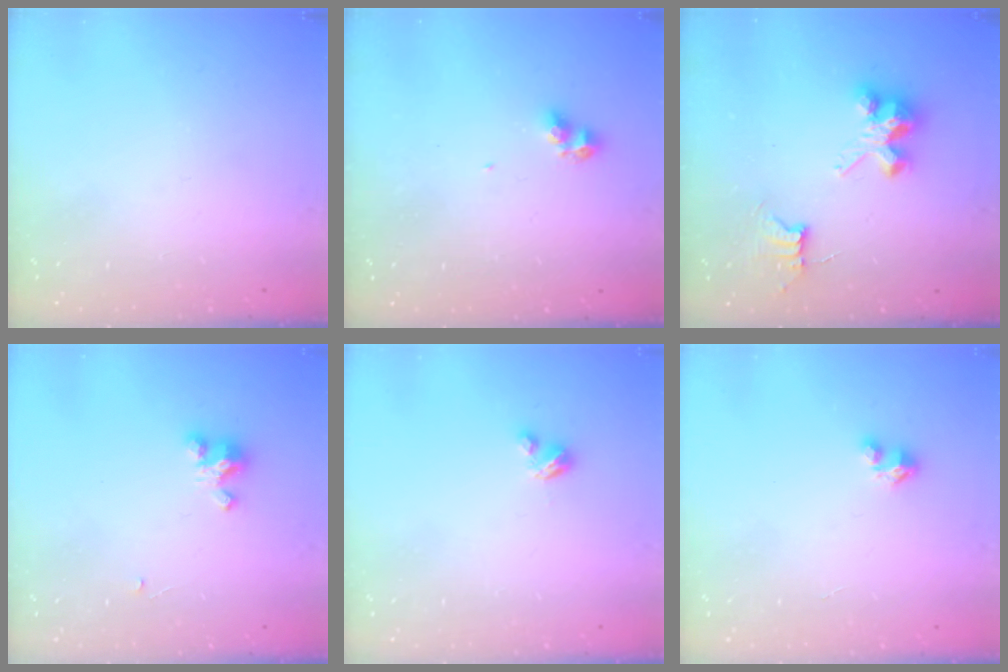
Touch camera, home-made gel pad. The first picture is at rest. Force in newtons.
{"total": 4.7, "press": 4.7, "slide": 0.3}
{"total": 8.7, "press": 8.7, "slide": 0.6}
{"total": 3.2, "press": 3.2, "slide": 0.3}
{"total": 2.9, "press": 2.9, "slide": 0.3}
{"total": 1.6, "press": 1.6, "slide": 0.1}